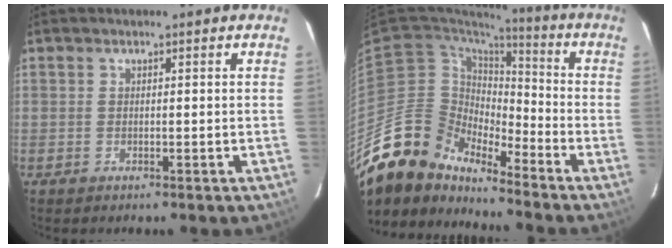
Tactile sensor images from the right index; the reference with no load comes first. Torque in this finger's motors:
{"motor_torque": [0.46, -0.66, 0.56, 0.00]}